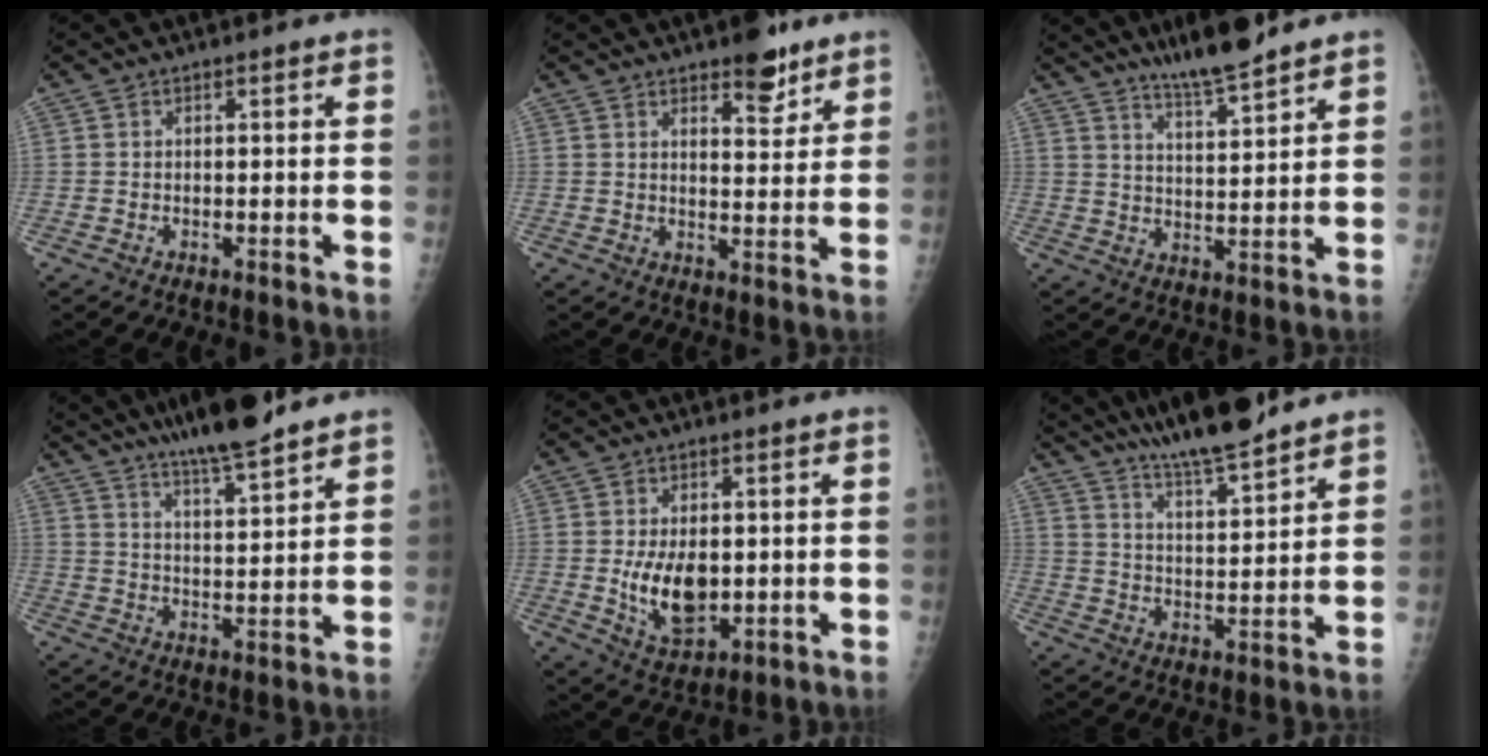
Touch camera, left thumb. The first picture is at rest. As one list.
[{"total": 7.1, "force": [5.0, 2.8, 4.2], "torque": [-0.034, -0.031, 0.070]}, {"total": 9.0, "force": [7.5, 0.6, 4.9], "torque": [-0.076, -0.049, 0.133]}, {"total": 12.8, "force": [10.5, 1.6, 7.2], "torque": [-0.100, -0.049, 0.173]}, {"total": 9.5, "force": [-0.3, 5.5, 7.7], "torque": [-0.112, -0.016, 0.009]}, {"total": 14.3, "force": [12.3, 1.5, 7.1], "torque": [-0.101, -0.061, 0.208]}]